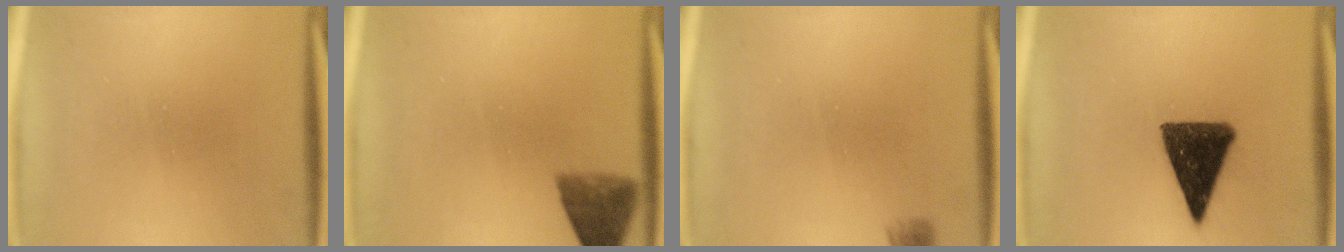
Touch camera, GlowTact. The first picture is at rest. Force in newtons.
{"total": 3.5}
{"total": 2.9}
{"total": 11.5}